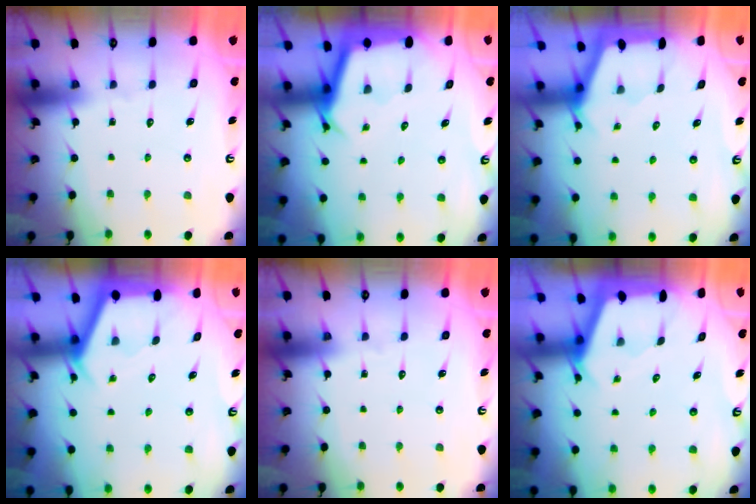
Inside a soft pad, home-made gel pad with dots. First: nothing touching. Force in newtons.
{"total": 3.3, "press": 3.3, "slide": 0.1}
{"total": 2.2, "press": 2.2, "slide": 0.3}
{"total": 2.9, "press": 2.9, "slide": 0.4}
{"total": 0.0}
{"total": 2.4, "press": 2.4, "slide": 0.3}